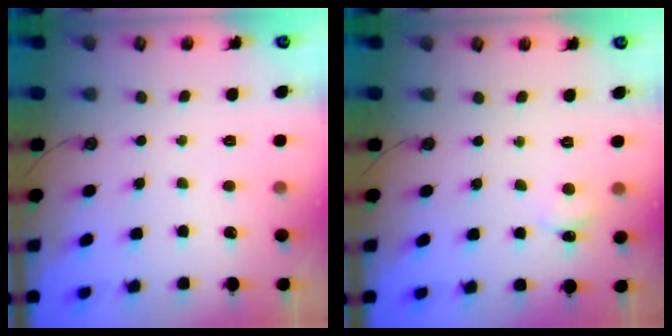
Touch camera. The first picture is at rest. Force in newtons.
{"total": 2.3, "press": 2.3, "slide": 0.4}